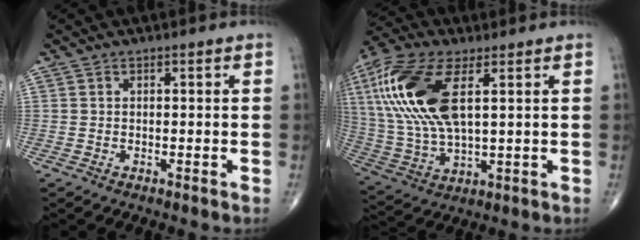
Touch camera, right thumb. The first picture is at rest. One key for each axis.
{"total": 19.8, "fx": 5.5, "fy": 8.6, "fz": 16.9, "tx": -0.376, "ty": -0.006, "tz": 0.105}